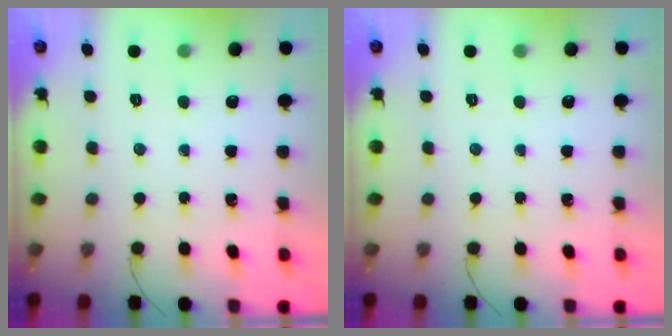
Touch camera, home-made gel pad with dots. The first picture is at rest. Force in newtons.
{"total": 0.0}